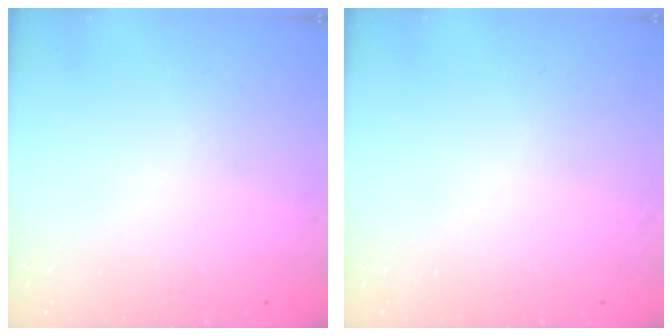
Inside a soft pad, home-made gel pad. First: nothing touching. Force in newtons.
{"total": 0.0}